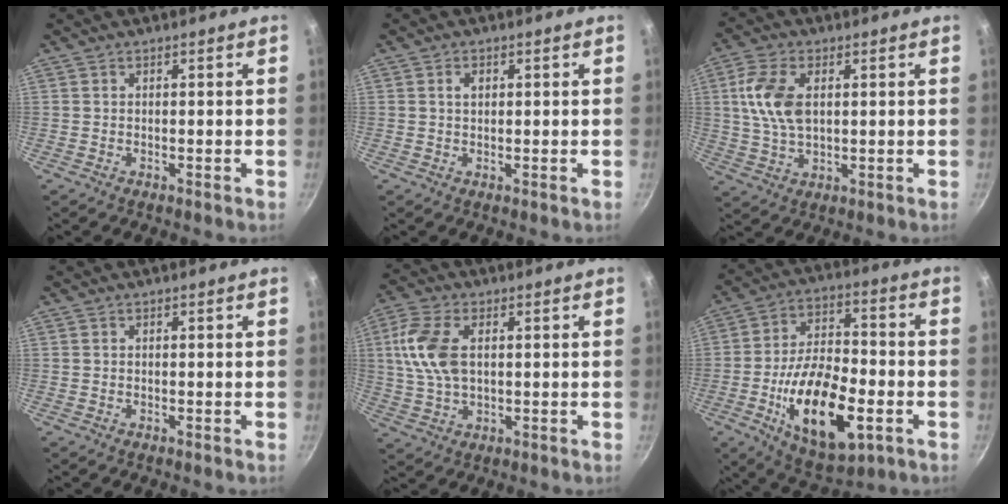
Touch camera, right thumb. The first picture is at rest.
{"total": 1.9, "force": [0.6, 1.3, 1.3], "torque": [-0.014, 0.003, 0.010]}
{"total": 9.8, "force": [2.0, 5.6, 7.7], "torque": [-0.148, 0.001, 0.038]}
{"total": 0.0}
{"total": 10.6, "force": [2.0, 6.1, 8.4], "torque": [-0.168, 0.007, 0.035]}
{"total": 20.6, "force": [-6.1, 9.8, 17.1], "torque": [-0.278, 0.023, -0.094]}